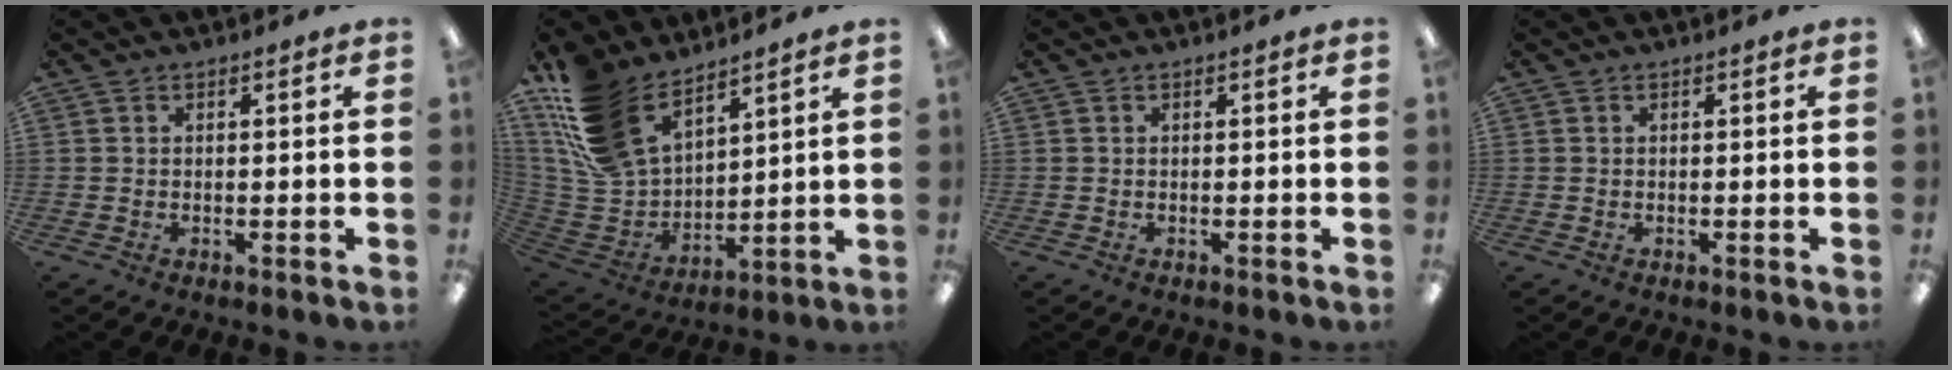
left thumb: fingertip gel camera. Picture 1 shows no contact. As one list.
[{"total": 18.1, "force": [12.8, 9.7, 8.4], "torque": [-0.210, -0.073, 0.243]}, {"total": 0.0}, {"total": 0.0}]